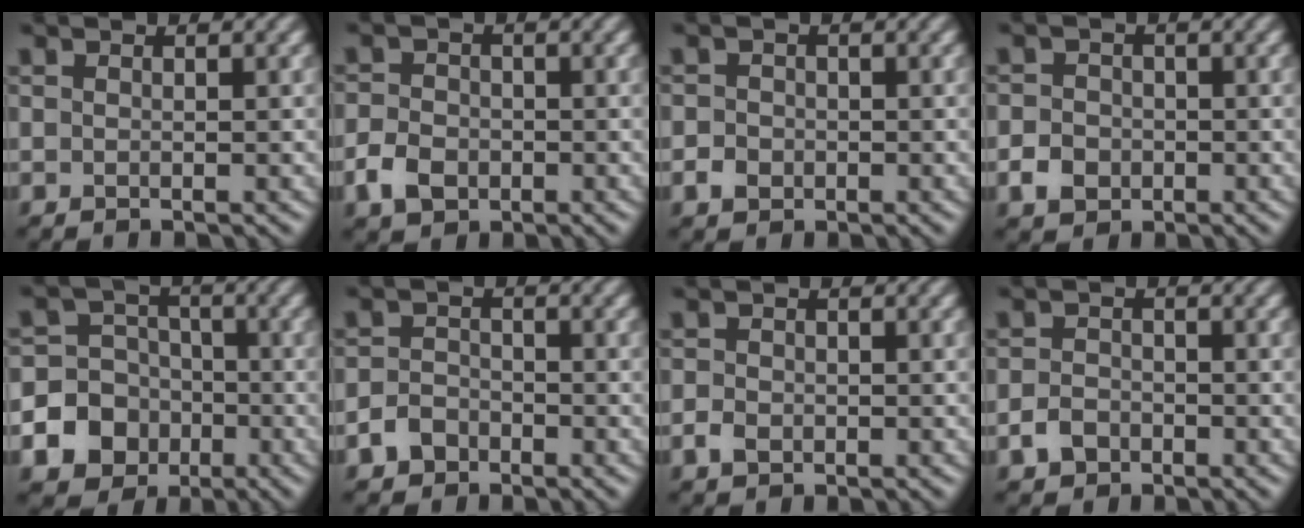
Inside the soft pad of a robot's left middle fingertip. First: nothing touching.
{"total": 3.4, "force": [-2.0, 2.4, 1.5], "torque": [-0.029, -0.003, -0.043]}
{"total": 1.6, "force": [-1.0, 1.3, 0.3], "torque": [0.007, 0.001, -0.018]}
{"total": 2.6, "force": [-1.4, 2.0, 0.8], "torque": [-0.009, 0.000, -0.029]}
{"total": 11.6, "force": [-5.0, 10.3, 2.0], "torque": [-0.066, -0.030, -0.090]}
{"total": 2.6, "force": [-2.0, 1.5, 0.5], "torque": [-0.008, 0.001, -0.040]}
{"total": 1.5, "force": [-1.0, 1.0, 0.4], "torque": [-0.005, -0.002, -0.019]}
{"total": 2.2, "force": [-1.6, 1.3, 0.6], "torque": [-0.008, -0.001, -0.032]}